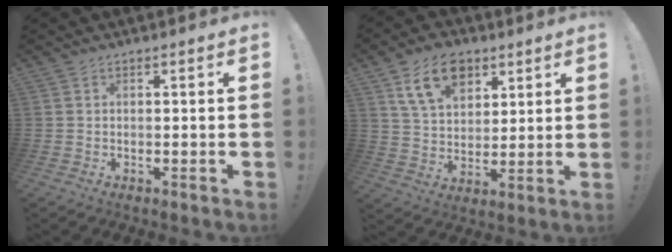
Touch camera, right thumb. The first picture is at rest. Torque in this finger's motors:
{"motor_torque": [1.90, 1.85, 0.98, -0.06, 0.06]}